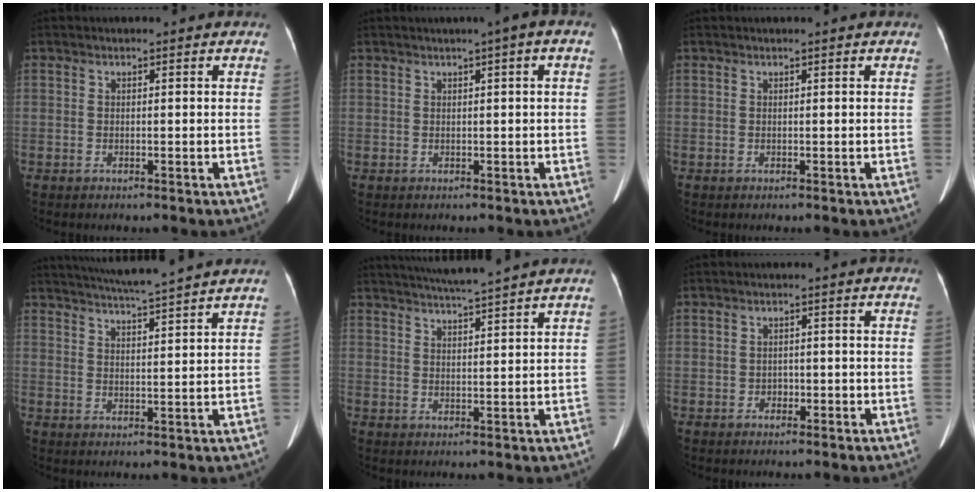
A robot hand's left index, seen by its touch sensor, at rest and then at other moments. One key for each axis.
{"total": 2.7, "fx": 0.8, "fy": -0.1, "fz": 2.5, "tx": -0.036, "ty": 0.009, "tz": 0.009}
{"total": 0.0}
{"total": 11.6, "fx": 10.4, "fy": -1.4, "fz": 4.8, "tx": -0.086, "ty": 0.007, "tz": 0.148}
{"total": 9.5, "fx": 8.5, "fy": -1.5, "fz": 3.8, "tx": -0.066, "ty": 0.012, "tz": 0.124}
{"total": 0.6, "fx": -0.3, "fy": 0.5, "fz": 0.1, "tx": -0.002, "ty": 0.003, "tz": -0.006}